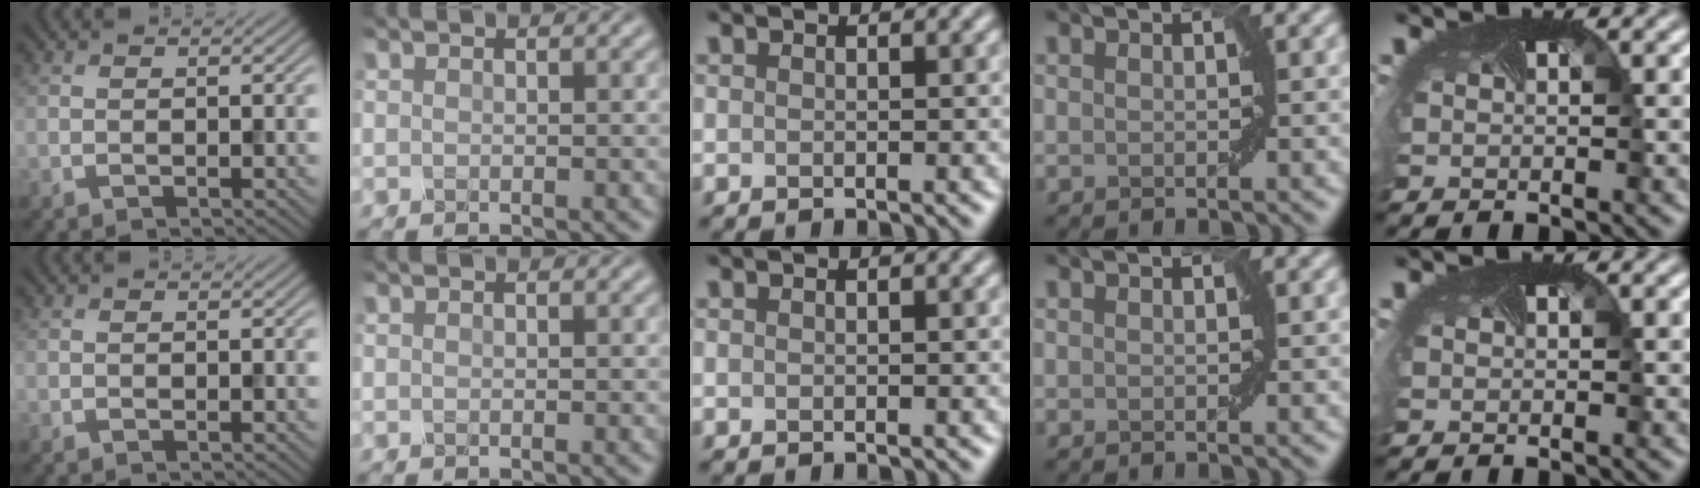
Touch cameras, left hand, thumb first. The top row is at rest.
{}